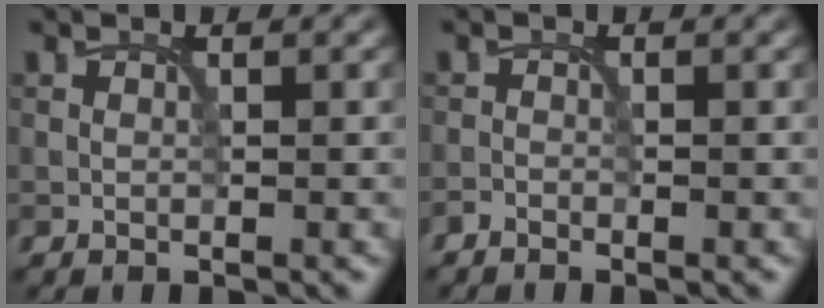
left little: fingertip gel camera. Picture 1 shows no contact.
{"total": 0.7, "force": [-0.7, 0.1, 0.1], "torque": [0.000, -0.001, -0.016]}